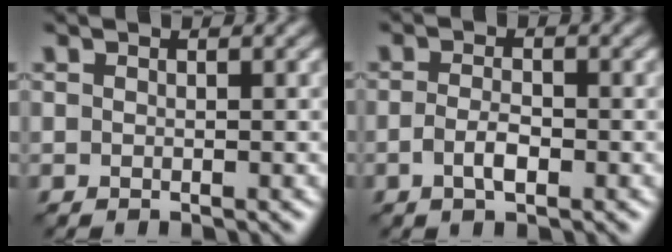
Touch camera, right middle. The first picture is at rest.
{"total": 1.9, "force": [-0.7, 0.8, 1.6], "torque": [-0.035, -0.002, -0.016]}